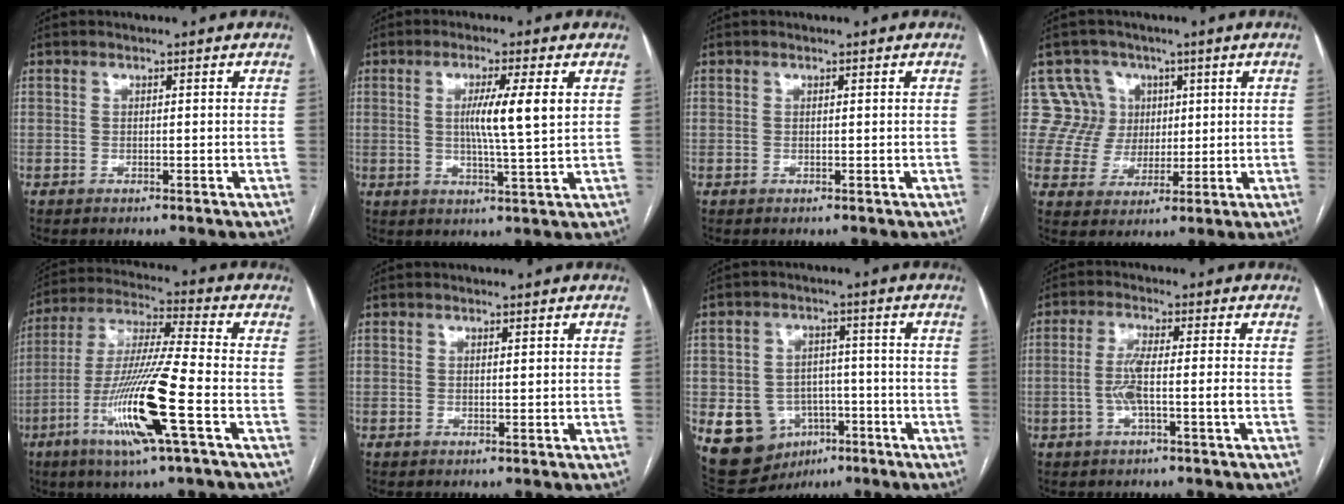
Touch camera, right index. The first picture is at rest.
{"total": 7.3, "force": [1.5, -0.3, 7.1], "torque": [-0.125, -0.005, 0.023]}
{"total": 0.0}
{"total": 8.9, "force": [3.0, 8.4, -0.4], "torque": [0.020, 0.025, 0.063]}
{"total": 16.2, "force": [-6.0, -0.2, 15.0], "torque": [-0.306, -0.019, -0.116]}
{"total": 0.5, "force": [0.3, 0.1, 0.4], "torque": [-0.008, -0.002, 0.005]}
{"total": 10.6, "force": [-4.0, 8.9, 4.2], "torque": [-0.075, 0.019, -0.048]}
{"total": 5.0, "force": [-1.3, -0.1, 4.8], "torque": [-0.100, 0.005, -0.023]}